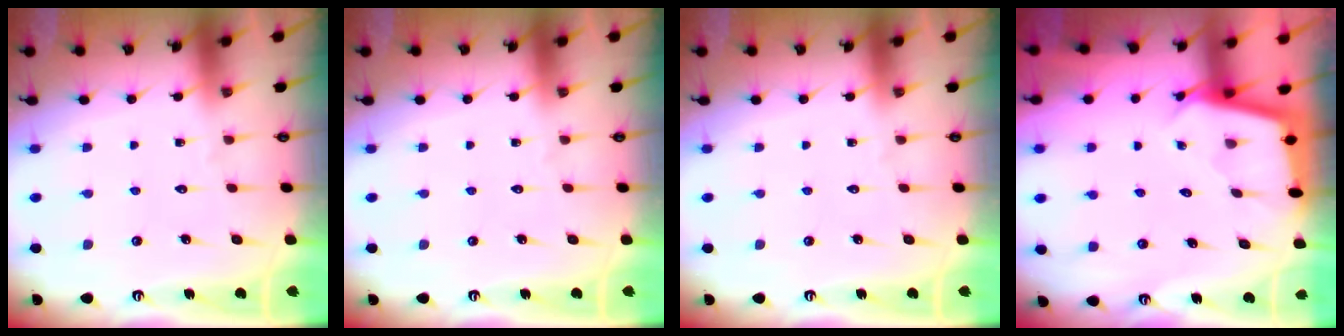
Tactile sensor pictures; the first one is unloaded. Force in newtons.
{"total": 0.0}
{"total": 0.0}
{"total": 2.3, "press": 2.3, "slide": 0.2}